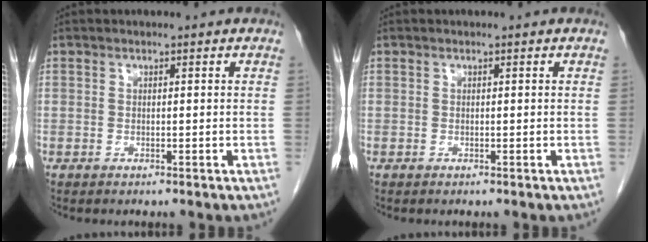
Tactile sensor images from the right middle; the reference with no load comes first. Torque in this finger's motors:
{"motor_torque": [0.09, -0.08, 0.00, -0.01]}